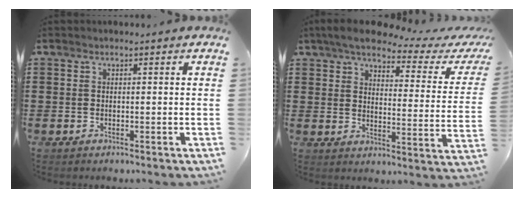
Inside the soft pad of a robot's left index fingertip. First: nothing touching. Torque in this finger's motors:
{"motor_torque": [2.14, 0.00, 0.42, 0.10]}